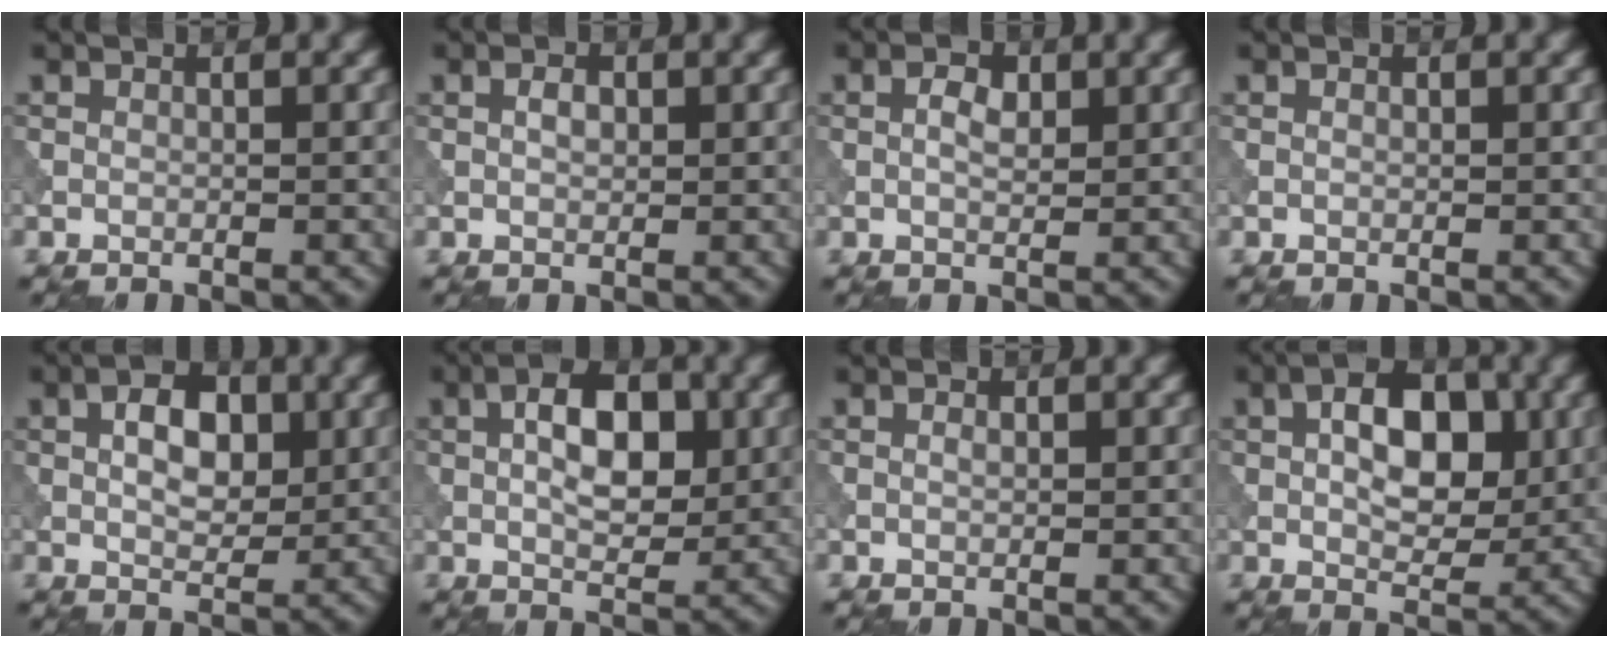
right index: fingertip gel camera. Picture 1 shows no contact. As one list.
[{"total": 1.3, "force": [0.2, 0.7, 1.0], "torque": [-0.018, 0.003, 0.003]}, {"total": 2.0, "force": [0.4, 1.1, 1.7], "torque": [-0.030, 0.000, 0.005]}, {"total": 0.0}, {"total": 4.6, "force": [0.9, 2.7, 3.6], "torque": [-0.059, 0.003, 0.012]}, {"total": 6.3, "force": [1.0, 3.2, 5.3], "torque": [-0.082, 0.005, 0.014]}, {"total": 0.6, "force": [0.1, 0.3, 0.5], "torque": [-0.011, 0.001, 0.002]}, {"total": 6.7, "force": [1.0, 3.8, 5.4], "torque": [-0.076, 0.005, 0.012]}]